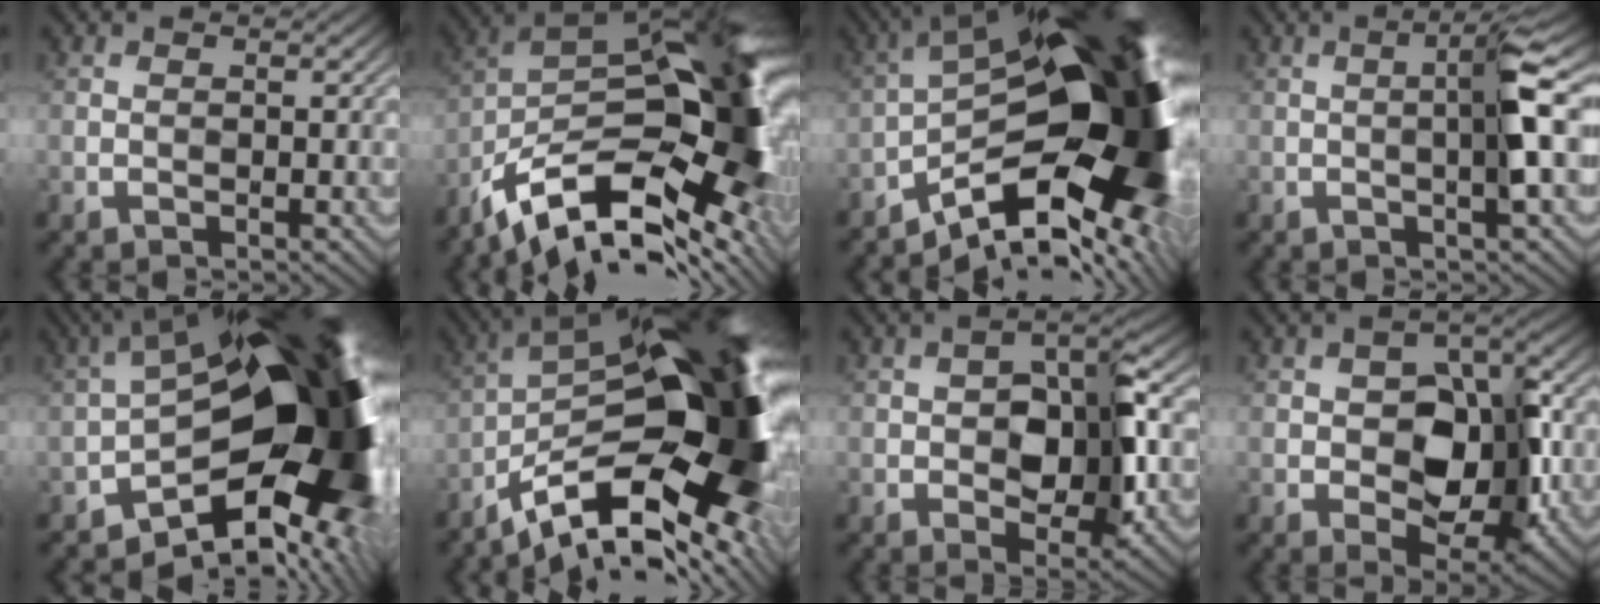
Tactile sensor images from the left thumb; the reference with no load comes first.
{"total": 17.4, "force": [-8.1, 7.1, 13.7], "torque": [-0.233, -0.009, -0.141]}
{"total": 18.8, "force": [-5.1, 7.8, 16.4], "torque": [-0.214, -0.006, -0.093]}
{"total": 4.7, "force": [0.0, -0.1, 4.7], "torque": [-0.082, 0.013, -0.003]}
{"total": 19.4, "force": [-3.8, 9.3, 16.6], "torque": [-0.204, -0.017, -0.062]}
{"total": 19.6, "force": [-6.8, 7.1, 16.9], "torque": [-0.238, -0.006, -0.119]}
{"total": 7.9, "force": [-0.3, 4.3, 6.7], "torque": [-0.093, 0.005, -0.004]}
{"total": 9.9, "force": [-1.2, 6.0, 7.8], "torque": [-0.112, 0.005, -0.019]}